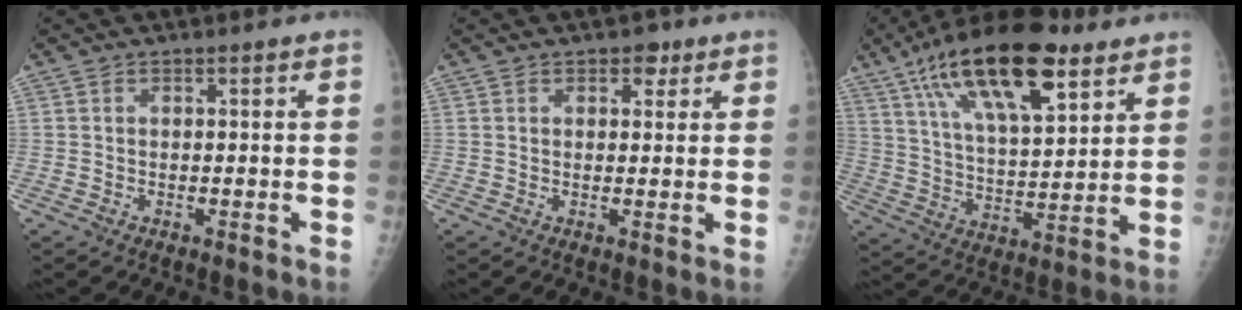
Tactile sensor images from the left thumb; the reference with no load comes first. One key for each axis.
{"total": 2.9, "fx": 1.6, "fy": 1.8, "fz": 1.6, "tx": -0.003, "ty": -0.005, "tz": 0.019}
{"total": 22.5, "fx": 12.5, "fy": 8.6, "fz": 16.6, "tx": -0.266, "ty": -0.031, "tz": 0.216}